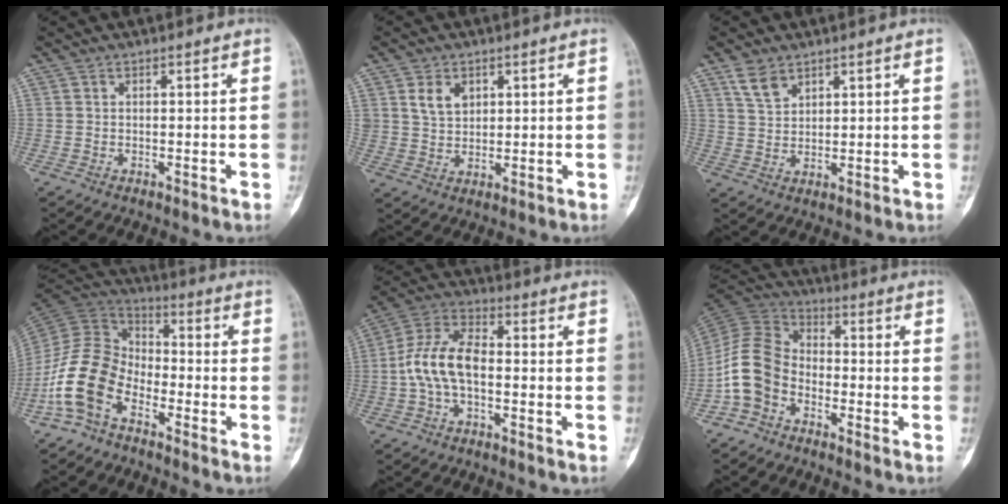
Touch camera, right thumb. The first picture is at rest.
{"total": 5.0, "force": [2.3, 3.6, 2.7], "torque": [-0.032, -0.014, 0.047]}
{"total": 4.4, "force": [3.1, 2.6, 1.8], "torque": [-0.019, -0.015, 0.066]}
{"total": 13.0, "force": [-6.4, 8.4, 7.7], "torque": [-0.144, 0.061, -0.142]}
{"total": 10.5, "force": [-1.3, 5.8, 8.7], "torque": [-0.174, 0.036, -0.034]}
{"total": 10.7, "force": [-4.2, 7.7, 6.0], "torque": [-0.113, 0.046, -0.100]}